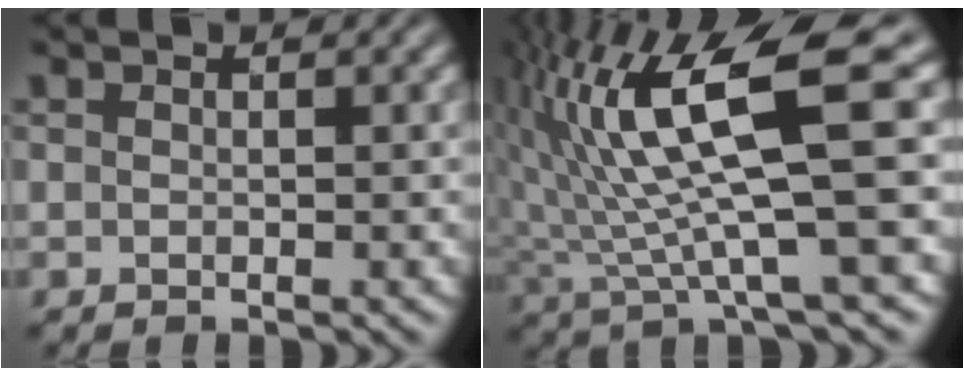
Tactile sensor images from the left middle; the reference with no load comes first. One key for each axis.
{"total": 11.5, "fx": 2.7, "fy": 2.2, "fz": 11.0, "tx": -0.199, "ty": 0.009, "tz": 0.062}